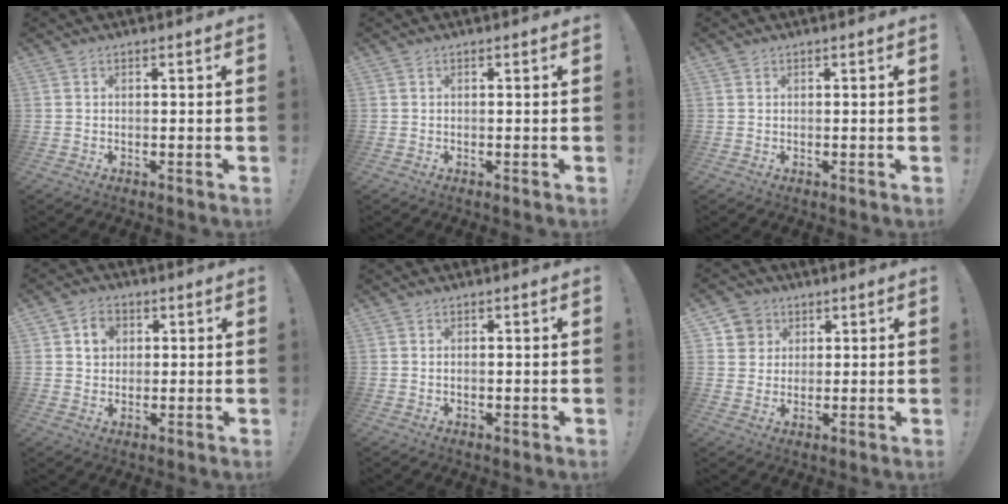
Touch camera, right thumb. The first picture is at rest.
{"total": 0.0}
{"total": 0.8, "force": [0.4, 0.7, 0.0], "torque": [0.009, -0.006, 0.005]}
{"total": 6.0, "force": [2.1, 5.1, 2.4], "torque": [-0.023, -0.004, 0.035]}
{"total": 0.8, "force": [0.1, 0.5, 0.5], "torque": [-0.007, 0.001, 0.001]}
{"total": 5.9, "force": [2.4, 5.3, 0.7], "torque": [-0.004, -0.016, 0.046]}